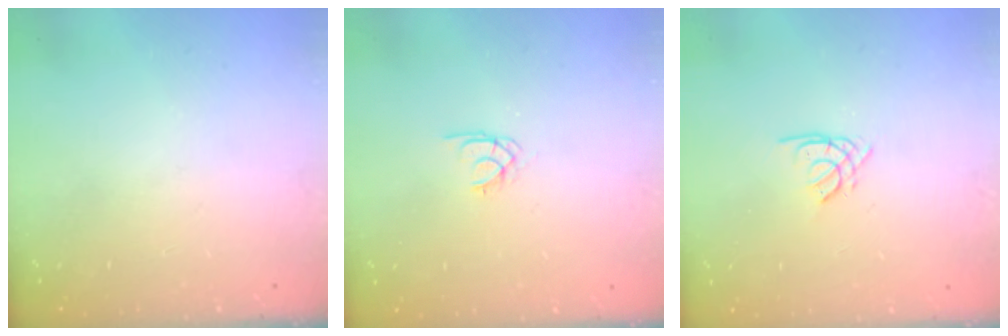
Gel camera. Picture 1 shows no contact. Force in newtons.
{"total": 1.8, "press": 1.8, "slide": 0.3}
{"total": 1.3, "press": 1.3, "slide": 0.4}